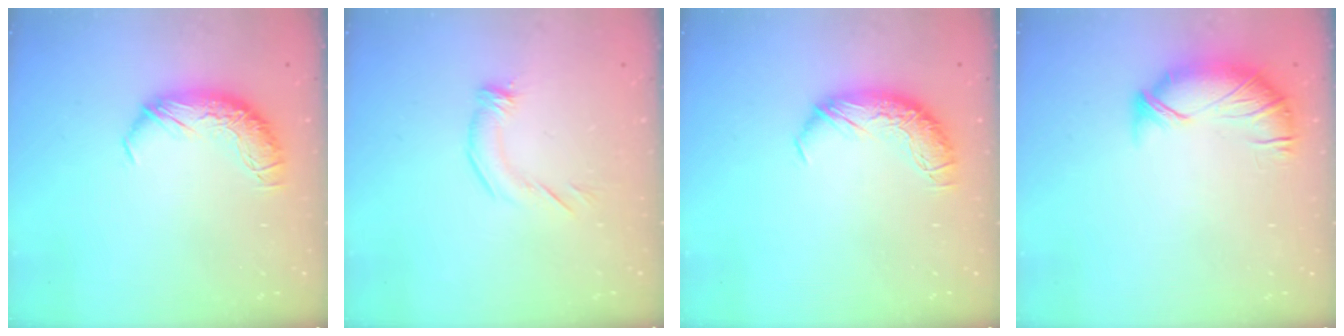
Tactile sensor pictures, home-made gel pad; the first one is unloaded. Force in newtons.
{"total": 2.8, "press": 2.7, "slide": 0.8}
{"total": 0.0}
{"total": 2.5, "press": 1.9, "slide": 1.7}